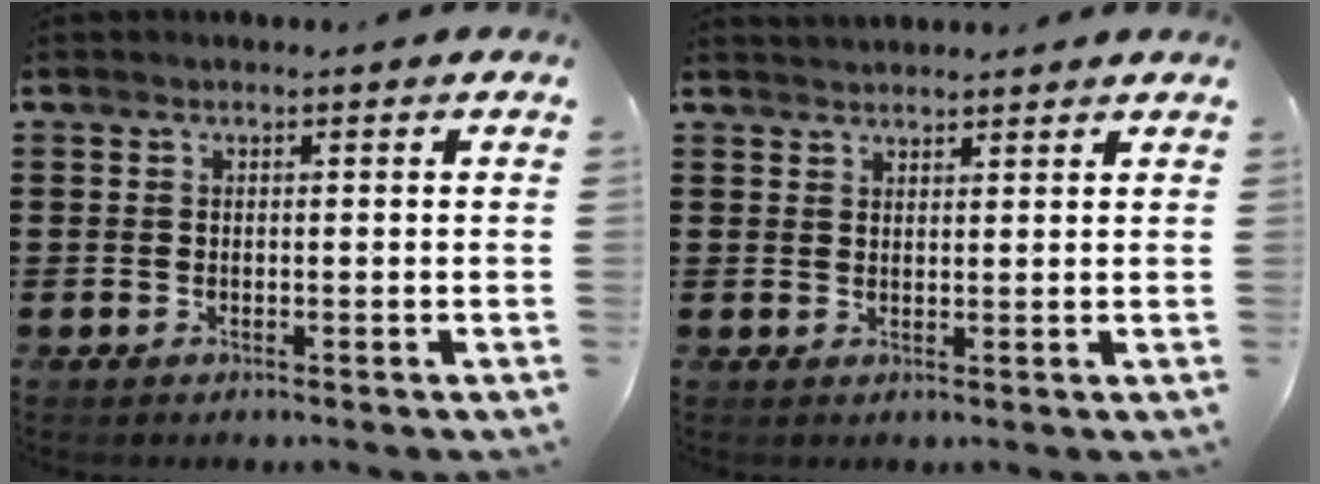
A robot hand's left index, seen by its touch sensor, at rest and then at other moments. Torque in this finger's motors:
{"motor_torque": [2.14, 0.00, -0.51, -0.17]}